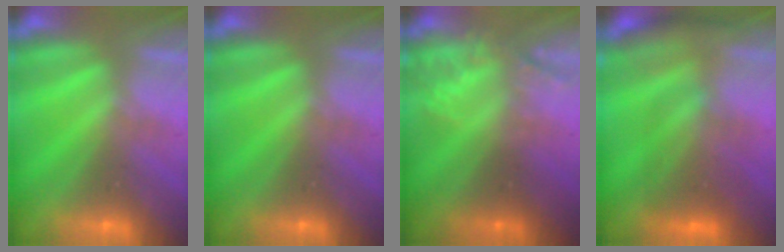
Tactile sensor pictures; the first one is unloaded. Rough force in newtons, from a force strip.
{"total": 0.0}
{"total": 1.9}
{"total": 2.7}